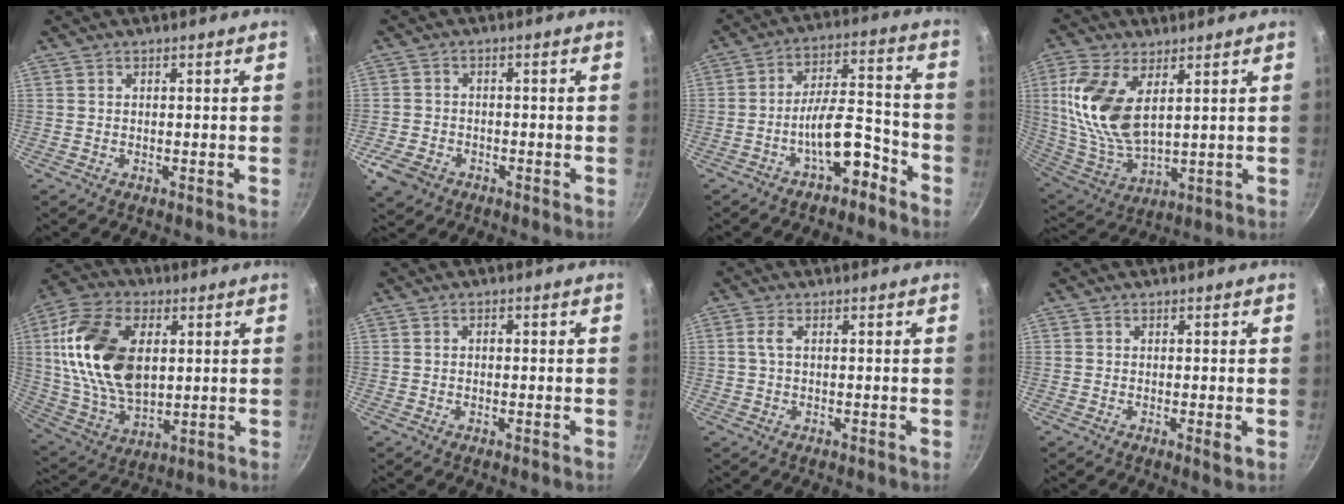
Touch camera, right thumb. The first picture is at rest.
{"total": 5.7, "force": [-3.0, 4.0, 2.7], "torque": [-0.058, 0.018, -0.055]}
{"total": 10.1, "force": [-5.9, 4.1, 7.1], "torque": [-0.091, 0.070, -0.089]}
{"total": 15.6, "force": [4.6, 8.0, 12.6], "torque": [-0.255, -0.023, 0.100]}
{"total": 21.0, "force": [3.8, 13.0, 16.0], "torque": [-0.289, -0.005, 0.073]}
{"total": 0.8, "force": [-0.2, 0.7, 0.5], "torque": [-0.008, 0.005, -0.003]}
{"total": 2.0, "force": [0.2, 0.9, 1.8], "torque": [-0.045, 0.006, 0.004]}
{"total": 1.2, "force": [-0.2, 0.3, 1.2], "torque": [-0.021, -0.005, -0.006]}